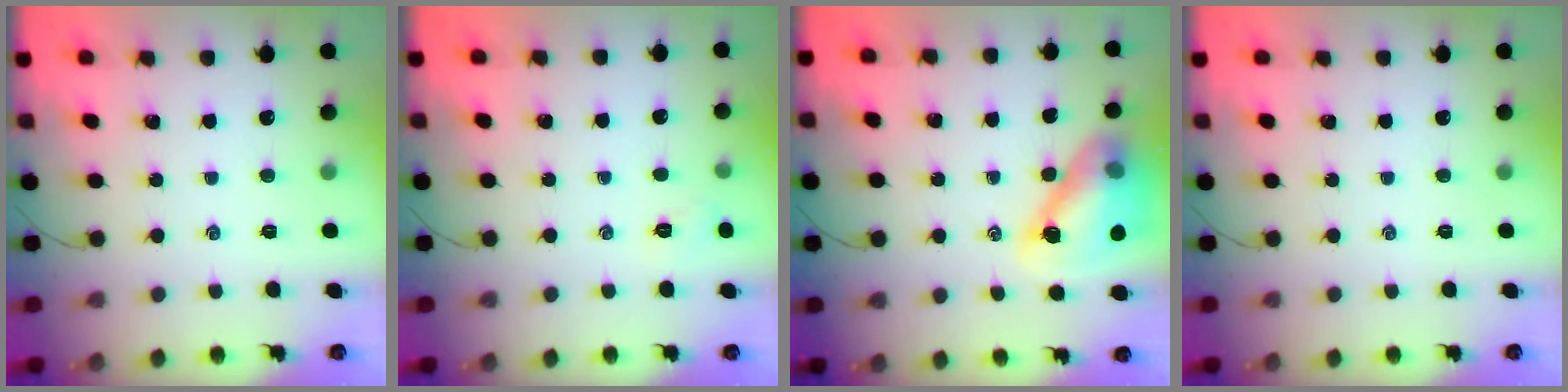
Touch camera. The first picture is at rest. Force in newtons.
{"total": 4.6, "press": 4.4, "slide": 1.2}
{"total": 14.5, "press": 13.8, "slide": 4.3}
{"total": 0.0}